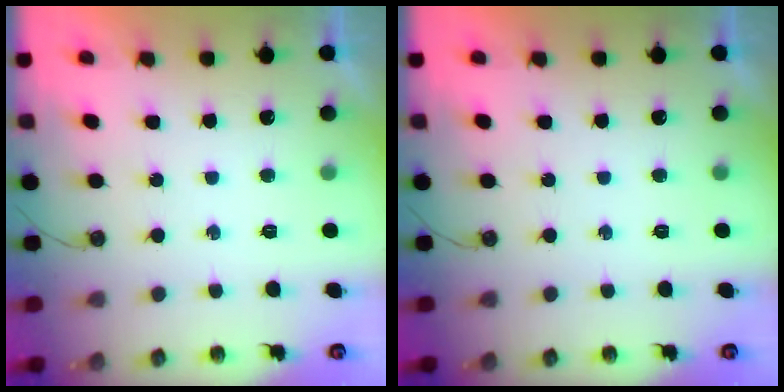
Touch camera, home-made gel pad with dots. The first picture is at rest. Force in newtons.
{"total": 0.0}